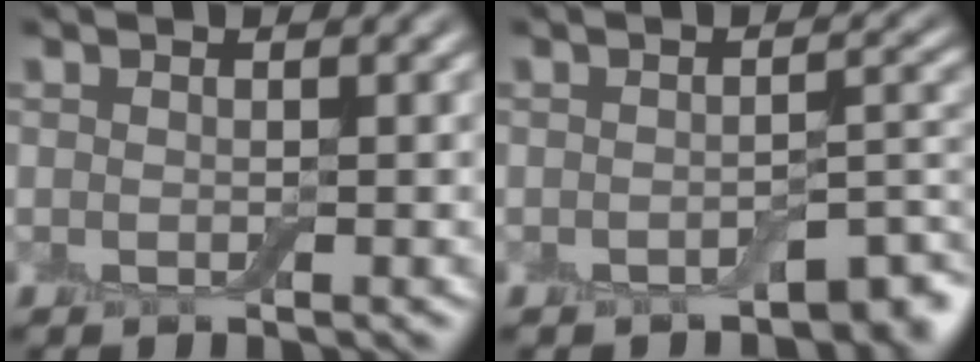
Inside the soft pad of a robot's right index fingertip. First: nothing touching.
{"total": 3.2, "force": [-2.6, 1.0, 1.6], "torque": [-0.015, 0.001, -0.034]}